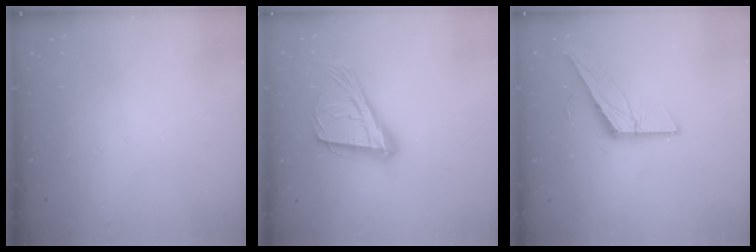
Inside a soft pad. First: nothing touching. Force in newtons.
{"total": 20.2, "press": 19.6, "slide": 4.7}
{"total": 11.5, "press": 11.5, "slide": 0.2}